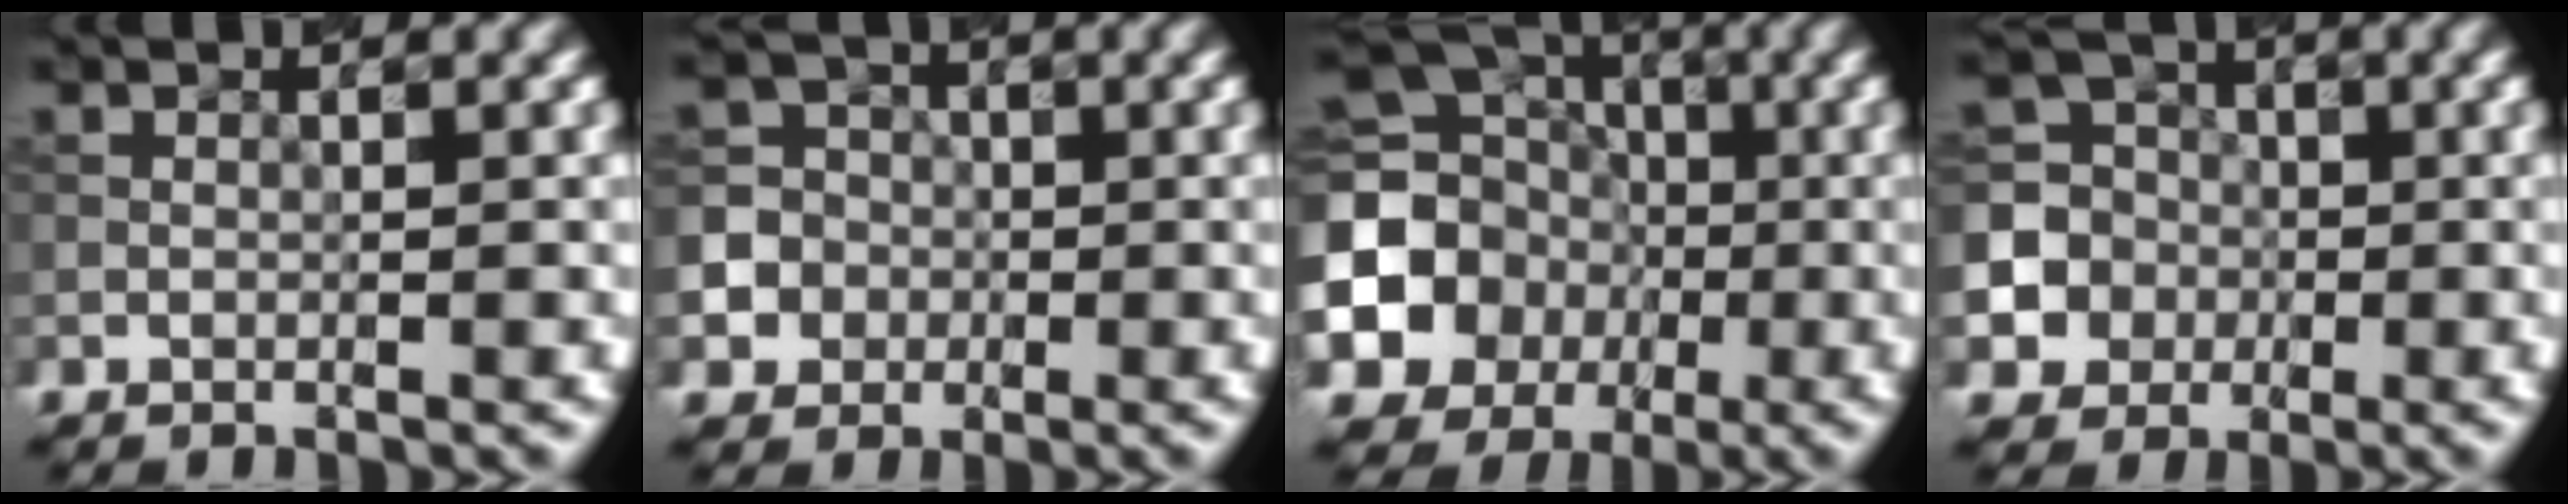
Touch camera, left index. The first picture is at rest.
{"total": 7.6, "force": [-2.7, 7.0, 1.3], "torque": [-0.026, -0.004, -0.070]}
{"total": 15.2, "force": [-2.4, 13.7, 6.1], "torque": [-0.159, -0.010, -0.075]}
{"total": 6.2, "force": [-1.4, 6.0, 1.0], "torque": [-0.020, 0.011, -0.045]}